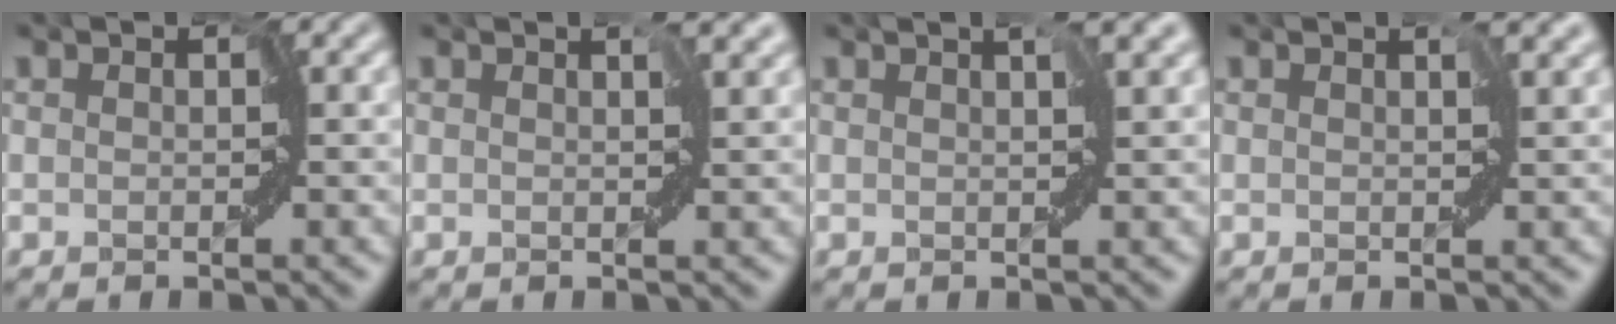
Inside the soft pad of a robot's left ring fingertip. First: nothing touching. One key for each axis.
{"total": 2.5, "fx": 1.2, "fy": 1.1, "fz": 1.9, "tx": -0.023, "ty": 0.005, "tz": 0.018}
{"total": 2.7, "fx": 1.4, "fy": 0.6, "fz": 2.3, "tx": -0.036, "ty": 0.006, "tz": 0.025}
{"total": 2.4, "fx": 1.2, "fy": 1.0, "fz": 1.8, "tx": -0.022, "ty": 0.005, "tz": 0.017}